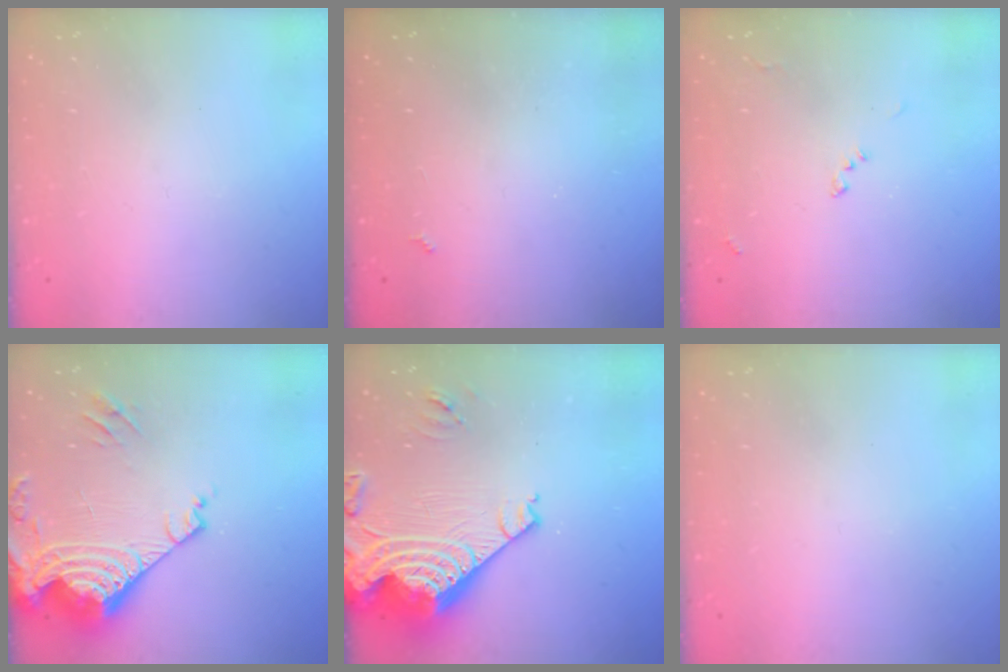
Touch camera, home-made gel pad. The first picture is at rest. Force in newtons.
{"total": 2.3, "press": 2.3, "slide": 0.4}
{"total": 8.6, "press": 8.6, "slide": 0.7}
{"total": 19.0, "press": 18.8, "slide": 2.5}
{"total": 16.2, "press": 16.1, "slide": 1.8}
{"total": 0.0}